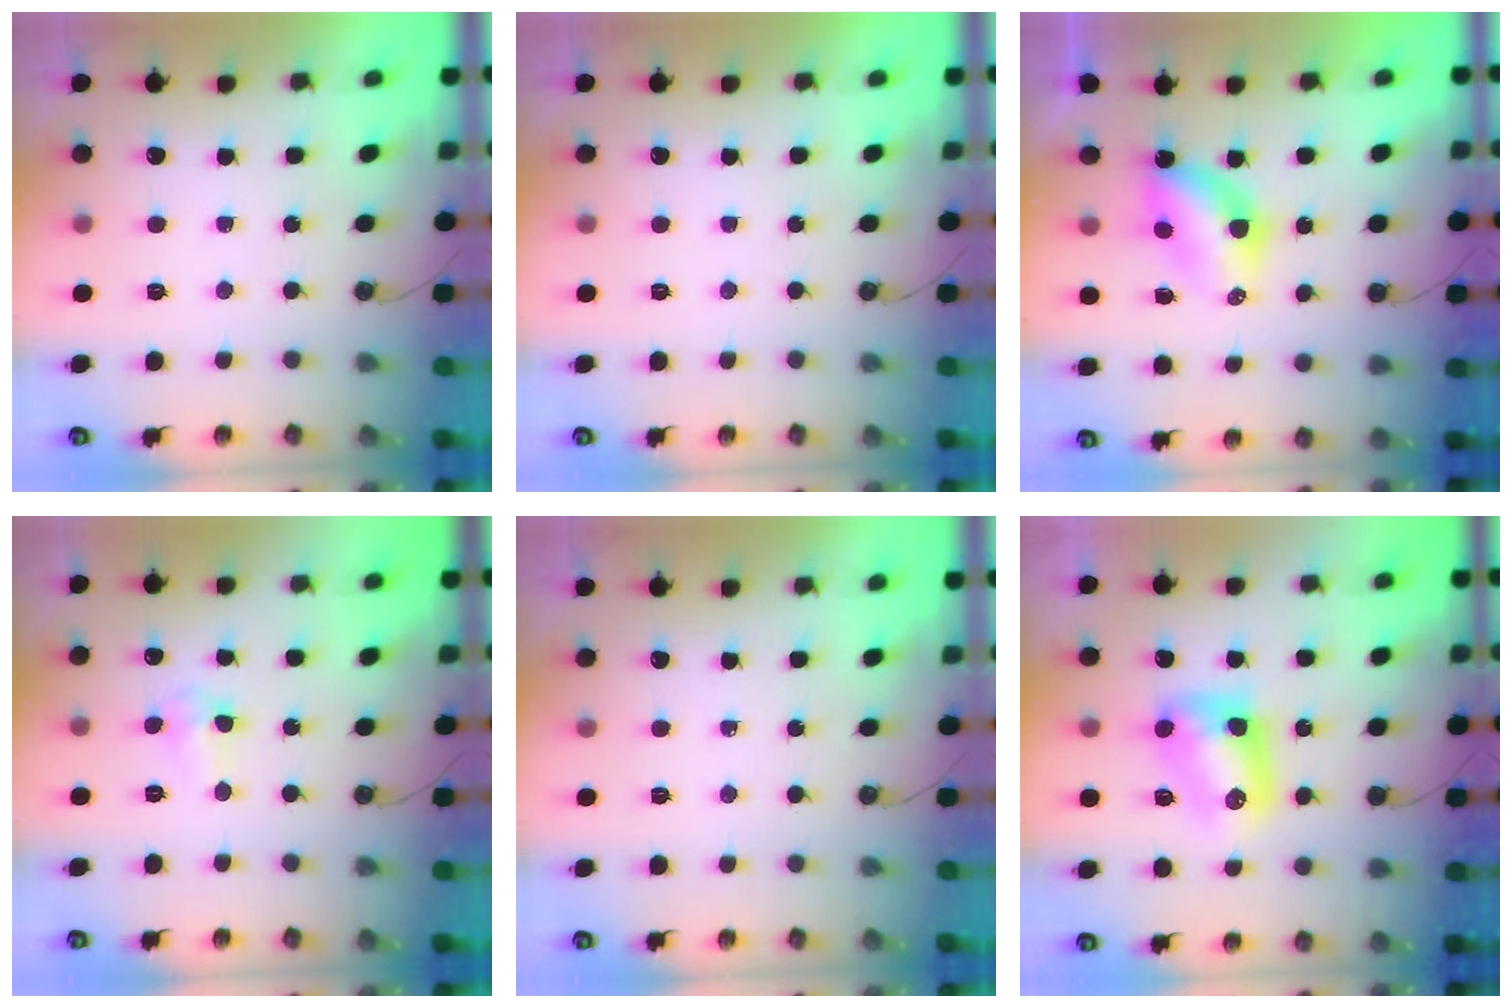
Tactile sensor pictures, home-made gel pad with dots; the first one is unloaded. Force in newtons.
{"total": 0.0}
{"total": 7.4, "press": 7.3, "slide": 0.8}
{"total": 3.5, "press": 3.4, "slide": 0.8}
{"total": 0.0}
{"total": 9.0, "press": 9.0, "slide": 0.3}